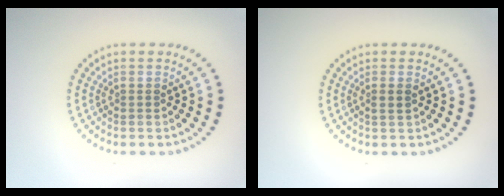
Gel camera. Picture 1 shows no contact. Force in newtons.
{"total": 0.9, "press": 0.7, "slide": 0.6}